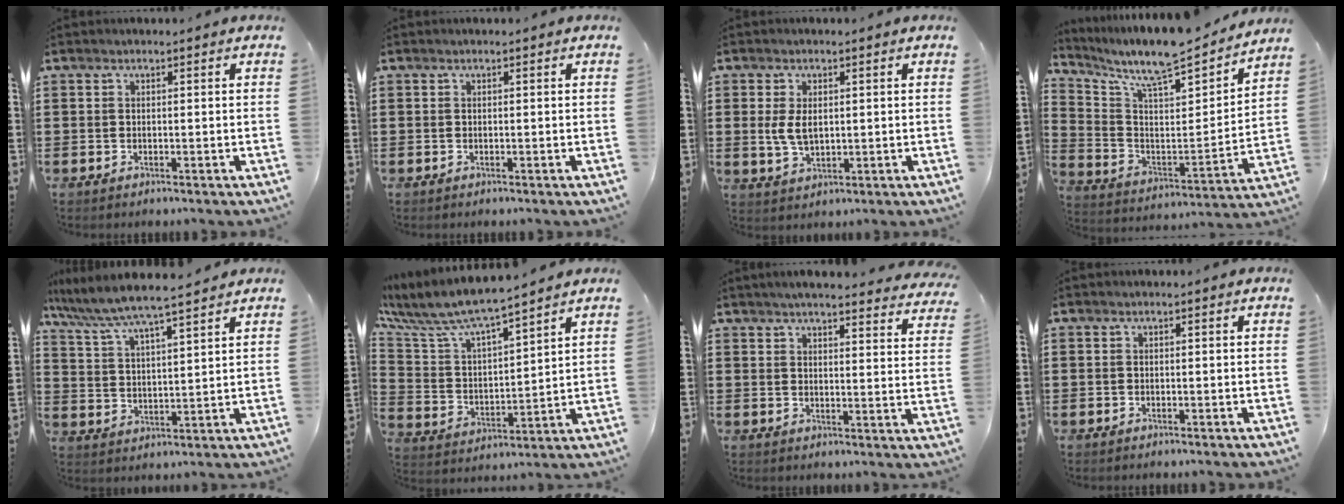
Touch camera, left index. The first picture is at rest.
{"total": 0.0}
{"total": 4.0, "force": [0.3, 2.3, 3.2], "torque": [-0.082, 0.002, 0.001]}
{"total": 8.2, "force": [7.5, 0.7, 3.2], "torque": [-0.093, -0.069, 0.119]}
{"total": 5.7, "force": [5.2, -0.2, 2.4], "torque": [-0.071, -0.033, 0.085]}
{"total": 7.0, "force": [6.5, 0.7, 2.5], "torque": [-0.081, -0.045, 0.109]}
{"total": 4.0, "force": [3.9, -0.1, 1.0], "torque": [-0.036, -0.019, 0.067]}
{"total": 0.0}